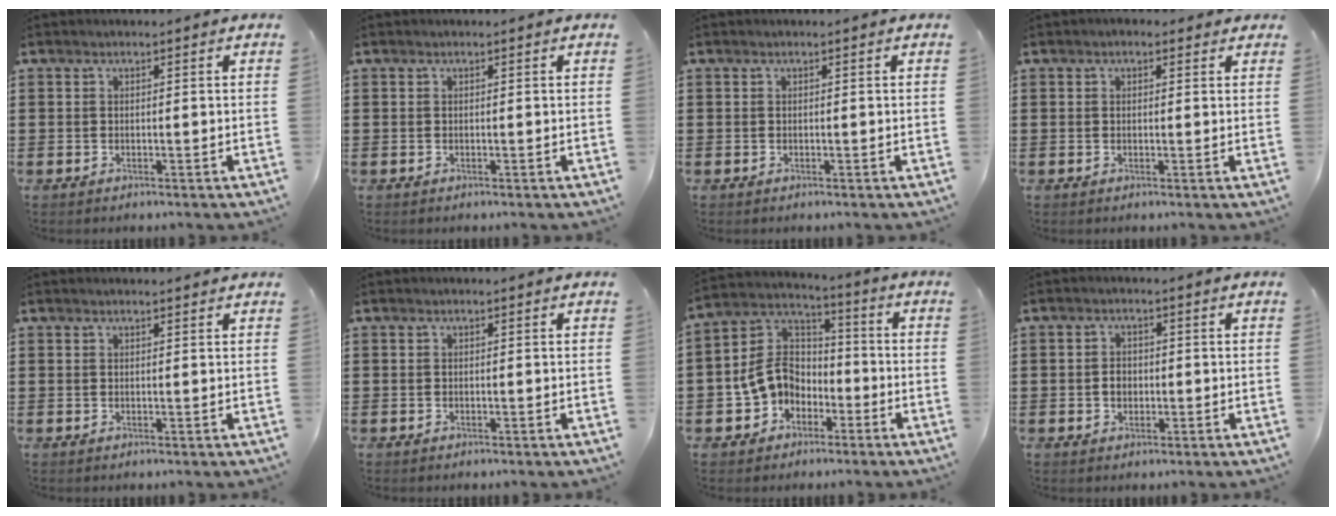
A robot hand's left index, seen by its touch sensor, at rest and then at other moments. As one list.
[{"total": 0.0}, {"total": 0.0}, {"total": 1.3, "force": [0.8, 1.0, 0.5], "torque": [-0.013, 0.009, 0.014]}, {"total": 0.9, "force": [0.8, 0.0, 0.3], "torque": [-0.007, -0.001, 0.016]}, {"total": 0.0}, {"total": 8.6, "force": [-2.6, 7.2, 3.9], "torque": [-0.117, 0.017, -0.057]}, {"total": 2.1, "force": [-0.2, 1.7, 1.3], "torque": [-0.029, 0.004, -0.005]}]